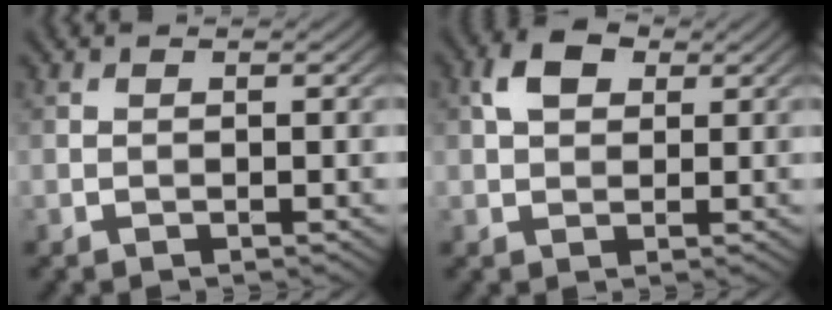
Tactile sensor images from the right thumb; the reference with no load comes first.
{"total": 4.2, "force": [1.5, 2.8, 2.7], "torque": [-0.055, 0.010, 0.021]}